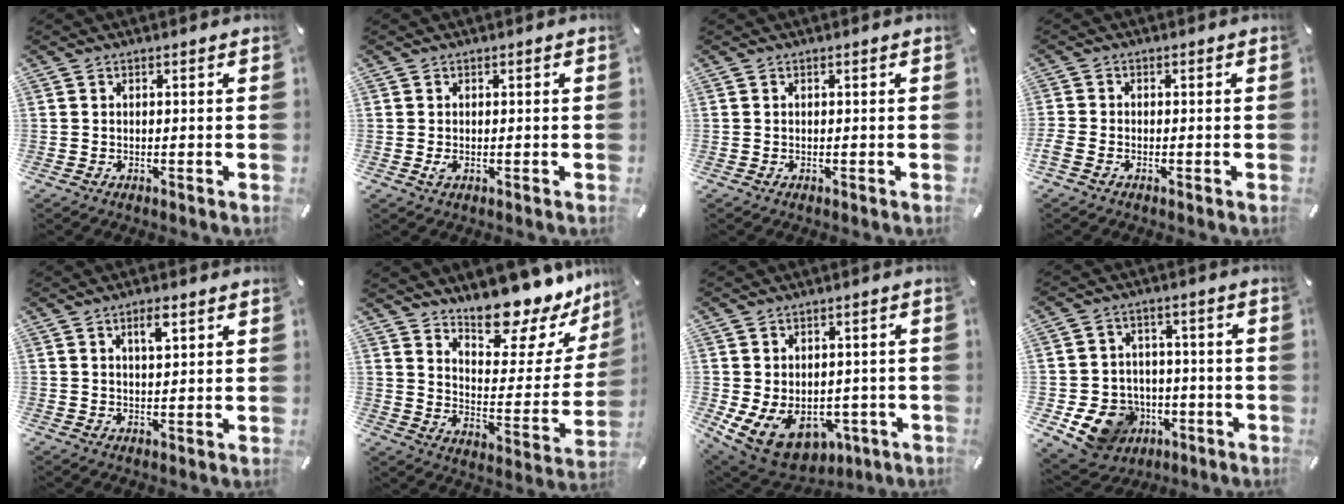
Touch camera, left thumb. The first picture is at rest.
{"total": 0.8, "force": [-0.1, 0.6, 0.4], "torque": [-0.007, 0.002, -0.002]}
{"total": 0.0}
{"total": 1.6, "force": [-1.1, 0.8, 0.7], "torque": [-0.018, 0.001, -0.023]}
{"total": 3.8, "force": [1.9, 1.1, 3.1], "torque": [-0.050, -0.002, 0.028]}
{"total": 17.0, "force": [15.1, 4.9, 5.9], "torque": [-0.072, -0.134, 0.251]}
{"total": 10.5, "force": [-3.8, 7.9, 5.7], "torque": [-0.094, 0.009, -0.059]}
{"total": 11.8, "force": [-4.4, 10.2, 3.8], "torque": [-0.068, 0.027, -0.068]}